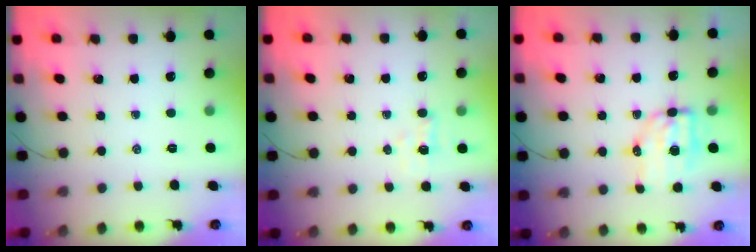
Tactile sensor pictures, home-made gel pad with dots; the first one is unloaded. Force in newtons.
{"total": 2.1, "press": 2.0, "slide": 0.7}
{"total": 7.1, "press": 7.1, "slide": 1.0}